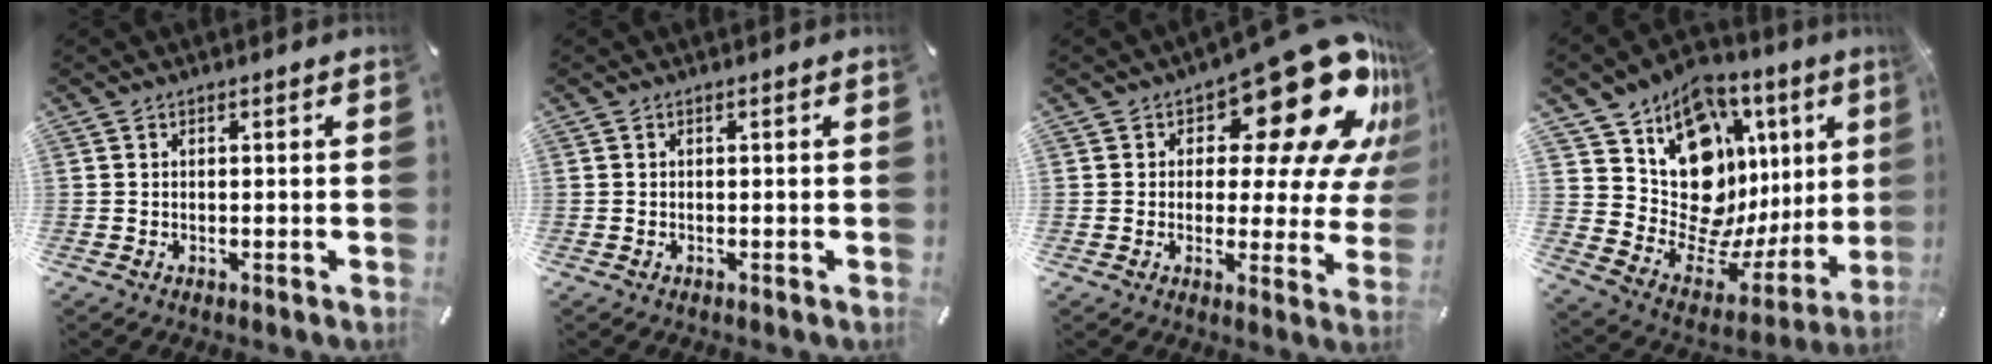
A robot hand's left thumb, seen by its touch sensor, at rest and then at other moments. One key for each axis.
{"total": 0.0}
{"total": 22.4, "fx": 12.4, "fy": 9.8, "fz": 15.9, "tx": -0.207, "ty": -0.090, "tz": 0.202}
{"total": 16.4, "fx": 5.6, "fy": 12.5, "fz": 8.9, "tx": -0.112, "ty": -0.085, "tz": 0.119}